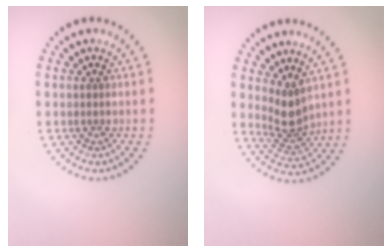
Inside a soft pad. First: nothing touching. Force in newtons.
{"total": 2.9, "press": 2.1, "slide": 2.0}